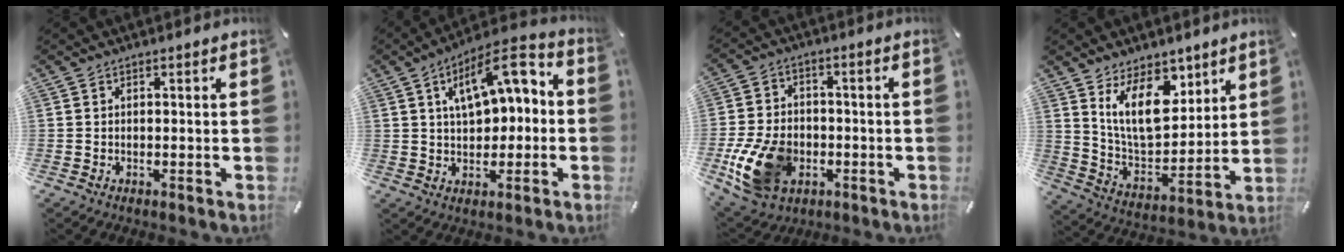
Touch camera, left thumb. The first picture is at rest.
{"total": 12.6, "force": [3.8, 7.4, 9.4], "torque": [-0.138, -0.011, 0.064]}
{"total": 14.4, "force": [-4.3, 10.4, 9.1], "torque": [-0.188, 0.019, -0.073]}
{"total": 15.2, "force": [9.0, 8.5, 8.8], "torque": [-0.174, -0.054, 0.165]}